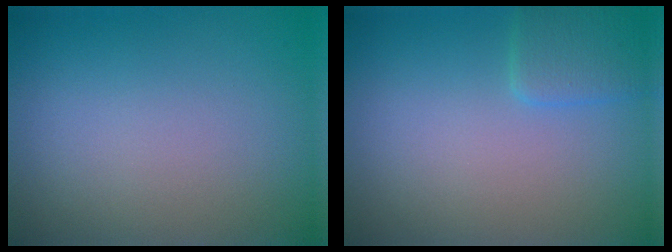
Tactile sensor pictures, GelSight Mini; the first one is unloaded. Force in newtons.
{"total": 2.1, "press": 2.1, "slide": 0.1}